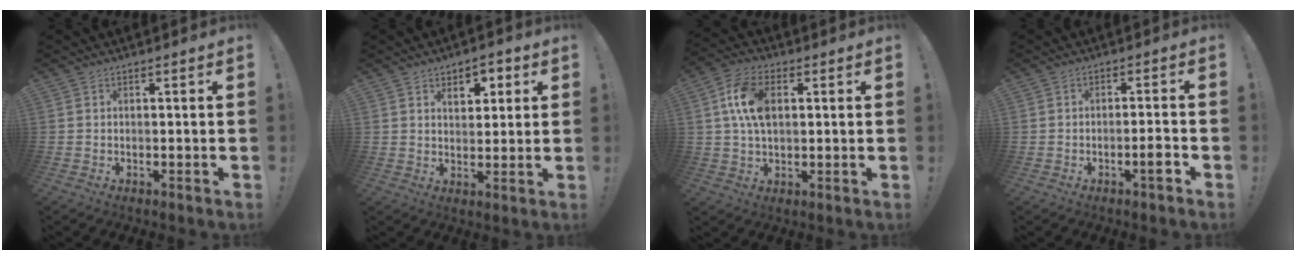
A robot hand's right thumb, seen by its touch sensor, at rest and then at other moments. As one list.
[{"total": 5.9, "force": [2.7, 4.0, 3.4], "torque": [-0.035, -0.008, 0.043]}, {"total": 11.8, "force": [2.5, 7.7, 8.6], "torque": [-0.162, 0.006, 0.047]}, {"total": 3.8, "force": [-2.2, 0.6, 3.1], "torque": [-0.043, 0.004, -0.036]}]